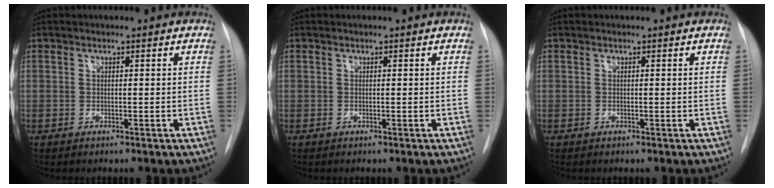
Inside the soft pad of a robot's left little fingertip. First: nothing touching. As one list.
[{"total": 0.0}, {"total": 0.0}]